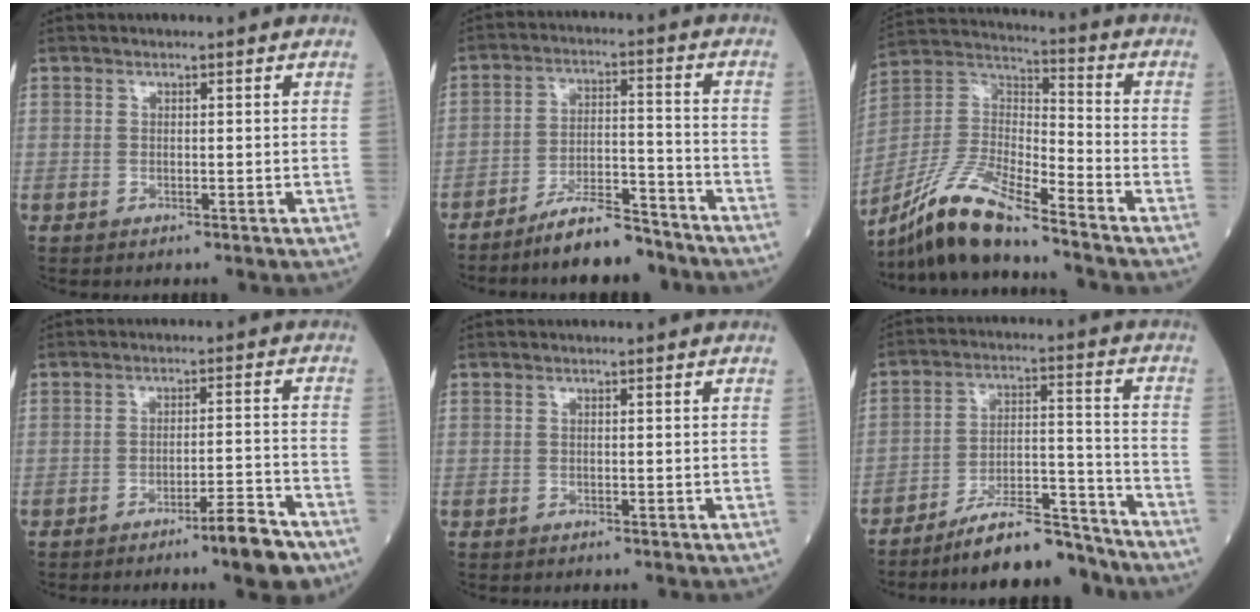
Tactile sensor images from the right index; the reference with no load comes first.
{"total": 9.0, "force": [-7.8, 1.7, 4.0], "torque": [-0.067, 0.004, -0.137]}
{"total": 13.6, "force": [-11.2, 1.2, 7.6], "torque": [-0.160, -0.003, -0.211]}
{"total": 6.6, "force": [-4.8, 0.2, 4.6], "torque": [-0.059, -0.003, -0.075]}
{"total": 0.0}
{"total": 11.6, "force": [-10.7, 1.8, 4.3], "torque": [-0.062, 0.022, -0.183]}